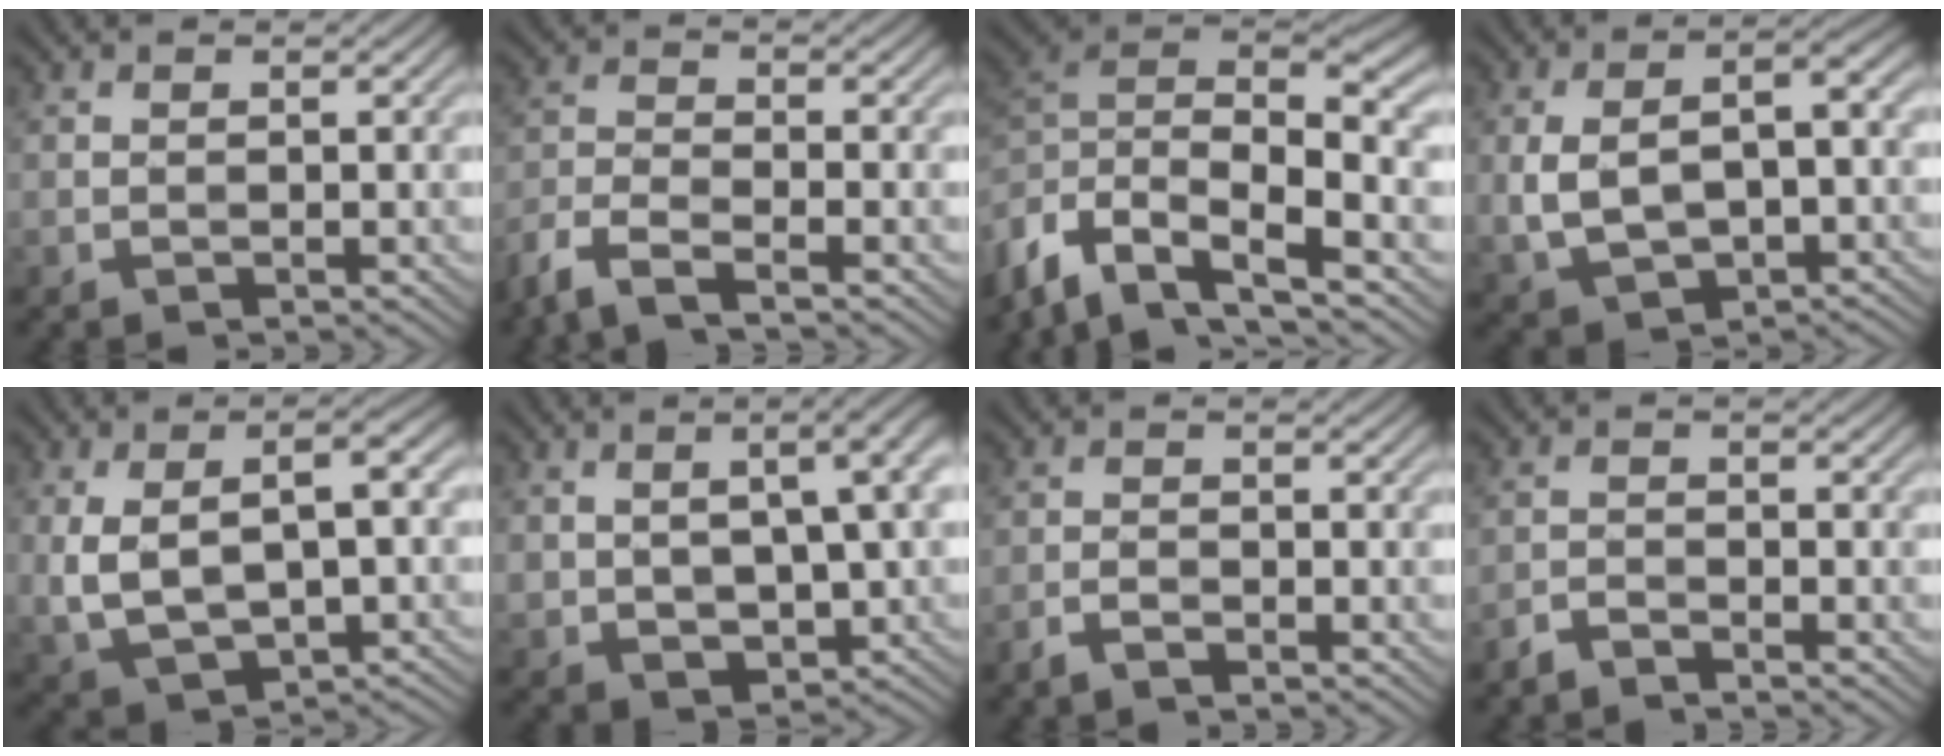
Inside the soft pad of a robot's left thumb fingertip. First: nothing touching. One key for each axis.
{"total": 5.8, "fx": -4.5, "fy": 1.4, "fz": 3.4, "tx": -0.078, "ty": -0.008, "tz": -0.103}
{"total": 11.5, "fx": -4.7, "fy": 5.9, "fz": 8.7, "tx": -0.203, "ty": -0.006, "tz": -0.095}
{"total": 9.1, "fx": -1.0, "fy": 5.2, "fz": 7.4, "tx": -0.158, "ty": -0.013, "tz": -0.011}
{"total": 9.8, "fx": 0.0, "fy": 5.2, "fz": 8.3, "tx": -0.179, "ty": -0.018, "tz": 0.011}
{"total": 10.9, "fx": 0.9, "fy": 5.9, "fz": 9.2, "tx": -0.165, "ty": -0.013, "tz": 0.040}
{"total": 1.8, "fx": -1.5, "fy": 0.5, "fz": 1.0, "tx": -0.023, "ty": -0.001, "tz": -0.033}
{"total": 2.1, "fx": -2.0, "fy": 0.2, "fz": 0.7, "tx": -0.013, "ty": -0.001, "tz": -0.048}